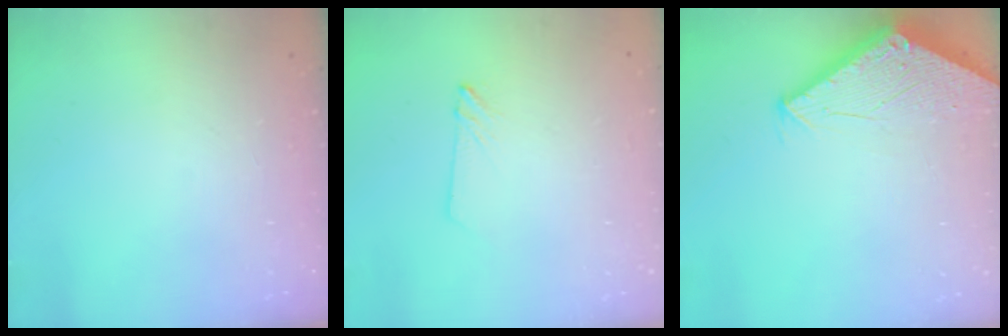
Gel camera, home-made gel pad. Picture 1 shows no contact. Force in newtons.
{"total": 2.4, "press": 2.4, "slide": 0.2}
{"total": 2.8, "press": 2.8, "slide": 0.1}